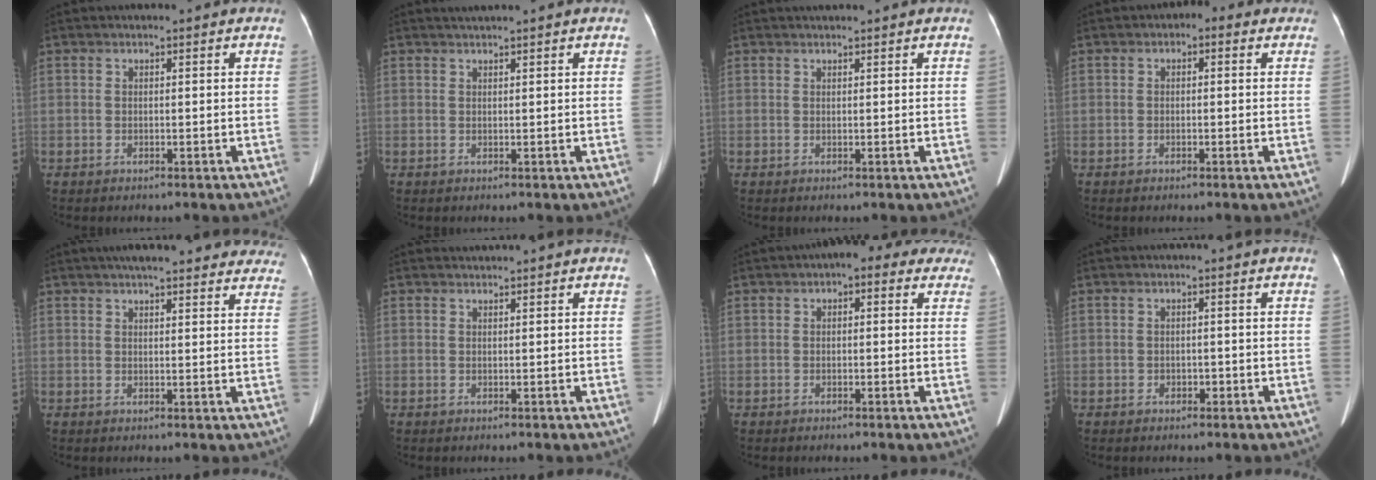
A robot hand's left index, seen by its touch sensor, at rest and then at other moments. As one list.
[{"total": 1.1, "force": [0.9, -0.3, 0.4], "torque": [-0.010, 0.006, 0.024]}, {"total": 1.2, "force": [1.1, -0.1, 0.4], "torque": [-0.005, 0.017, 0.024]}, {"total": 2.0, "force": [0.4, 1.3, 1.5], "torque": [-0.017, 0.014, -0.004]}, {"total": 20.0, "force": [17.8, 4.0, 8.3], "torque": [-0.095, 0.012, 0.203]}, {"total": 0.5, "force": [0.5, -0.1, -0.2], "torque": [-0.005, 0.005, 0.011]}, {"total": 5.9, "force": [3.5, 3.0, 3.7], "torque": [-0.031, 0.034, 0.033]}, {"total": 1.2, "force": [-0.5, 0.9, 0.6], "torque": [-0.009, 0.003, -0.005]}]